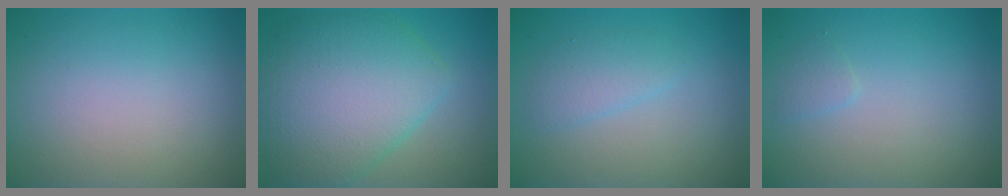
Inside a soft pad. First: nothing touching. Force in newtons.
{"total": 8.4, "press": 8.4, "slide": 0.1}
{"total": 1.9, "press": 1.9, "slide": 0.1}
{"total": 0.7, "press": 0.7, "slide": 0.0}